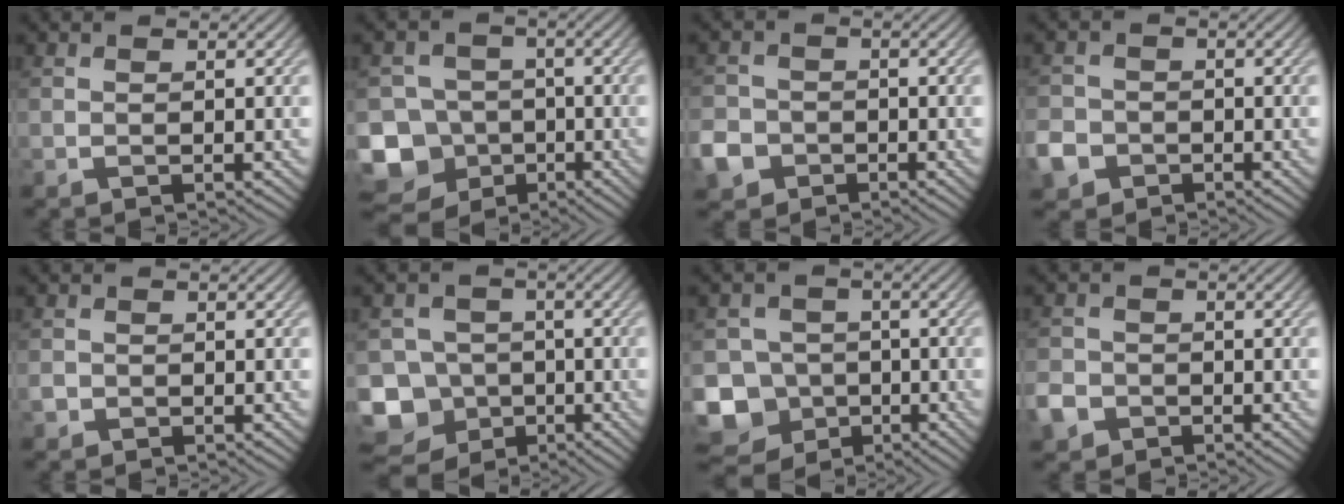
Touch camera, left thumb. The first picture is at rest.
{"total": 13.2, "force": [-5.9, 11.2, 3.7], "torque": [-0.125, -0.037, -0.120]}
{"total": 4.7, "force": [-2.3, 3.8, 1.6], "torque": [-0.047, -0.008, -0.057]}
{"total": 4.2, "force": [-2.1, 3.3, 1.3], "torque": [-0.039, -0.005, -0.052]}
{"total": 1.1, "force": [-0.5, 0.9, 0.3], "torque": [-0.005, -0.003, -0.014]}
{"total": 11.9, "force": [-5.3, 10.2, 3.2], "torque": [-0.110, -0.033, -0.108]}
{"total": 11.5, "force": [-4.9, 9.9, 3.1], "torque": [-0.103, -0.034, -0.107]}
{"total": 3.6, "force": [-2.0, 2.8, 1.1], "torque": [-0.033, -0.004, -0.049]}